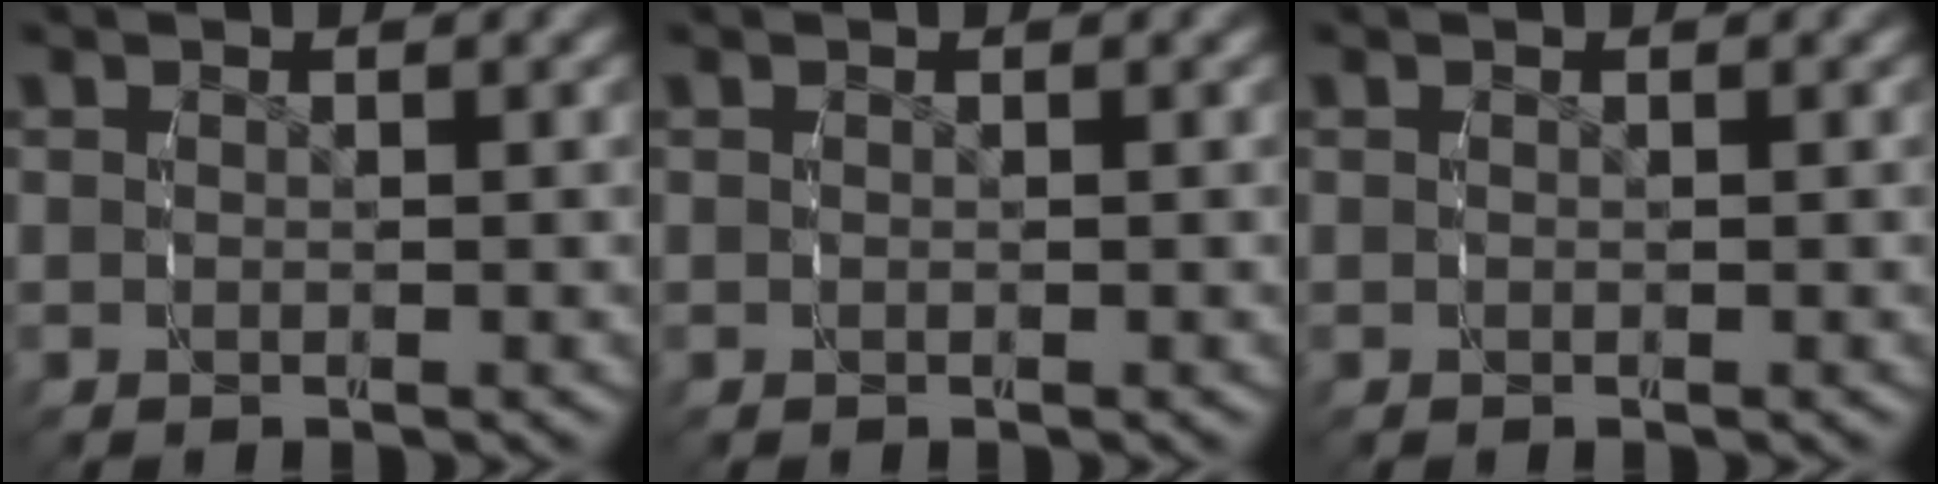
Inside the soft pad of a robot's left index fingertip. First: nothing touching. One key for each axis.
{"total": 0.0}
{"total": 0.0}